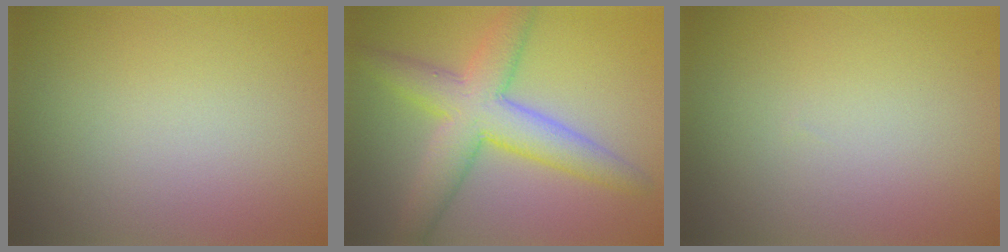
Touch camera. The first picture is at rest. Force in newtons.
{"total": 6.7, "press": 6.7, "slide": 0.2}
{"total": 0.0}